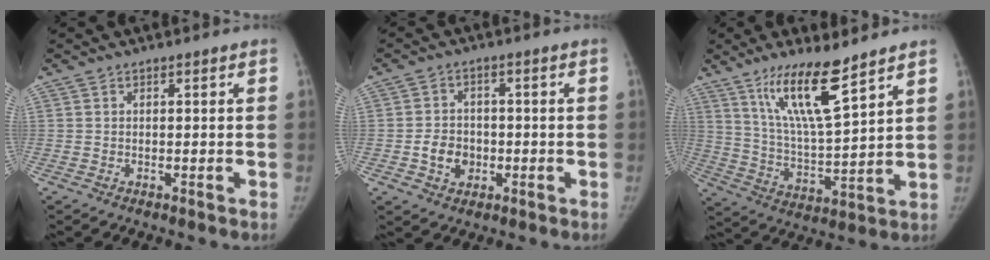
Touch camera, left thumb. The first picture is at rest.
{"total": 5.9, "force": [-1.4, 4.9, 3.1], "torque": [-0.033, 0.011, -0.023]}
{"total": 14.1, "force": [9.2, 2.4, 10.4], "torque": [-0.181, -0.061, 0.182]}